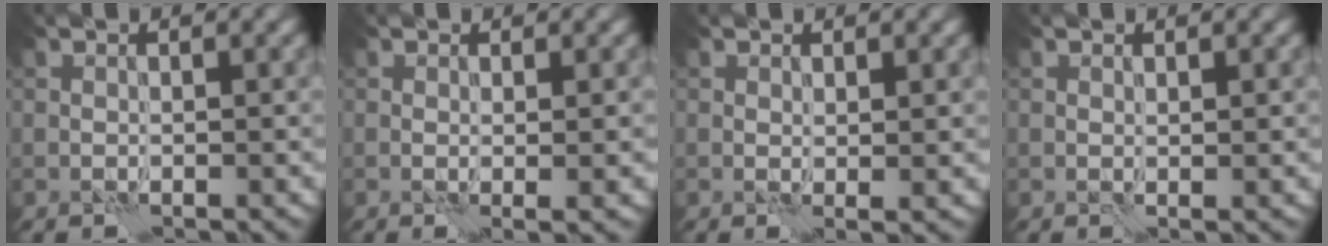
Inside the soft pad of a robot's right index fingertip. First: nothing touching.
{"total": 1.4, "force": [0.0, 0.2, 1.4], "torque": [-0.022, 0.000, -0.002]}
{"total": 1.0, "force": [0.4, 0.1, 0.9], "torque": [-0.013, -0.001, 0.007]}
{"total": 0.6, "force": [0.3, 0.0, 0.5], "torque": [-0.008, 0.000, 0.004]}